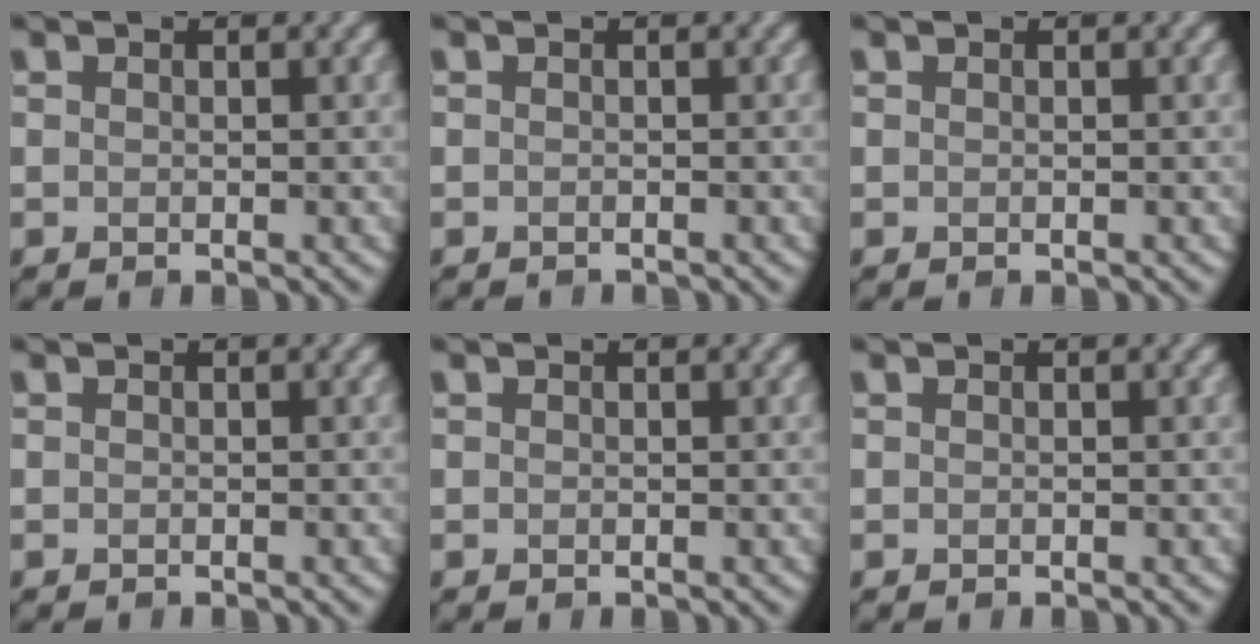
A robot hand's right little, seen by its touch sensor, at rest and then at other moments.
{"total": 0.7, "force": [-0.7, 0.0, 0.1], "torque": [0.001, -0.005, -0.013]}
{"total": 0.0}
{"total": 0.0}
{"total": 0.0}
{"total": 0.0}